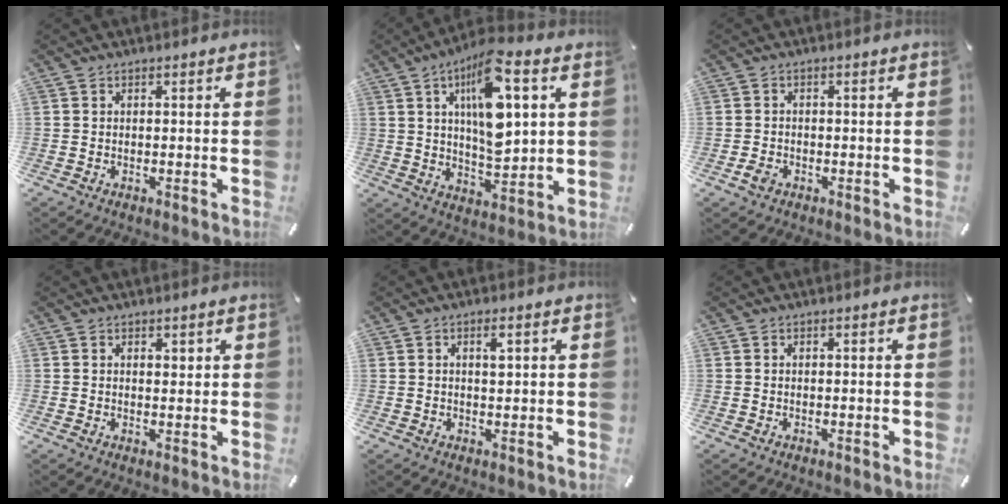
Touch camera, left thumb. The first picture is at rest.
{"total": 16.0, "force": [5.9, 6.6, 13.3], "torque": [-0.230, -0.015, 0.096]}
{"total": 2.0, "force": [-0.9, 1.6, 0.7], "torque": [-0.012, 0.006, -0.016]}
{"total": 1.3, "force": [0.9, 0.8, 0.4], "torque": [0.000, -0.001, 0.015]}
{"total": 2.2, "force": [0.8, 0.6, 2.0], "torque": [-0.033, 0.000, 0.010]}
{"total": 0.0}